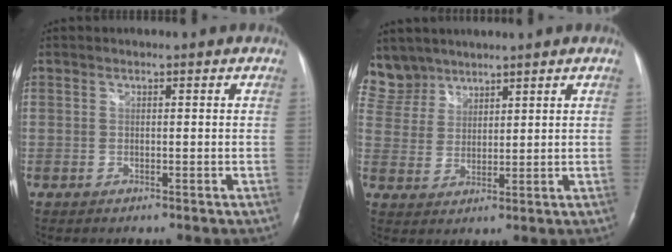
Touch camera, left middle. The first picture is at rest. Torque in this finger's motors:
{"motor_torque": [0.31, -0.31, 0.04, -0.03]}